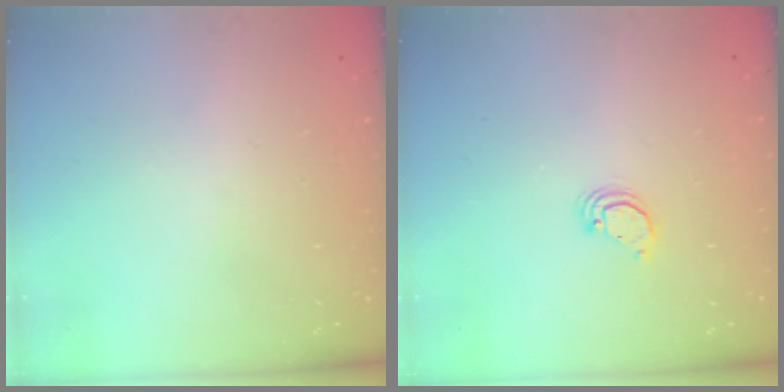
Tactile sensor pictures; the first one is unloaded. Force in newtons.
{"total": 2.9, "press": 2.9, "slide": 0.1}